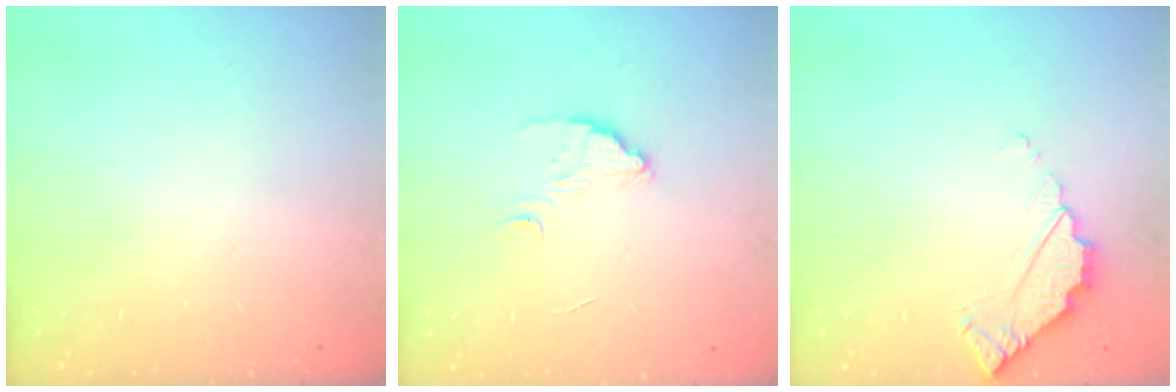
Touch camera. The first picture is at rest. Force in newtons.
{"total": 3.3, "press": 3.3, "slide": 0.2}
{"total": 5.0, "press": 5.0, "slide": 0.4}